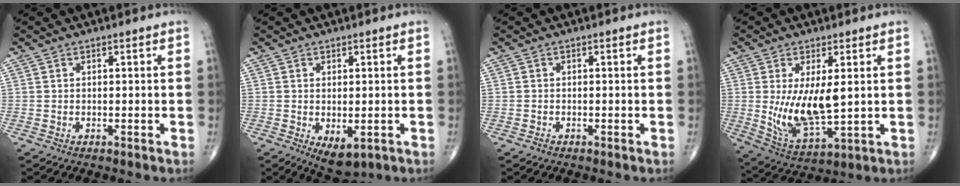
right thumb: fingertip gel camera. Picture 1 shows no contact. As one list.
[{"total": 5.3, "force": [-1.5, 2.7, 4.3], "torque": [-0.061, -0.009, -0.009]}, {"total": 0.6, "force": [-0.5, 0.4, 0.1], "torque": [-0.003, 0.000, -0.013]}, {"total": 12.5, "force": [0.9, 5.2, 11.4], "torque": [-0.208, -0.025, 0.033]}]